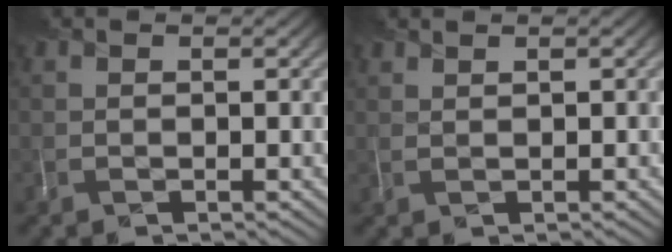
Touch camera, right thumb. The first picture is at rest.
{"total": 0.8, "force": [0.8, 0.0, -0.2], "torque": [0.001, 0.010, 0.017]}